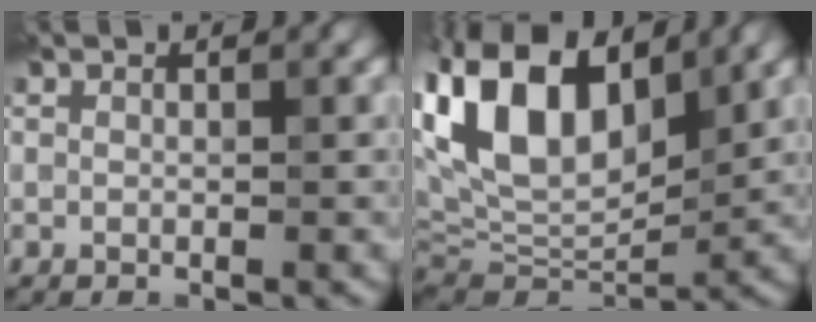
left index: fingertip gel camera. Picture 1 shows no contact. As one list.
[{"total": 15.0, "force": [5.4, 8.6, 11.1], "torque": [-0.223, 0.030, 0.087]}]